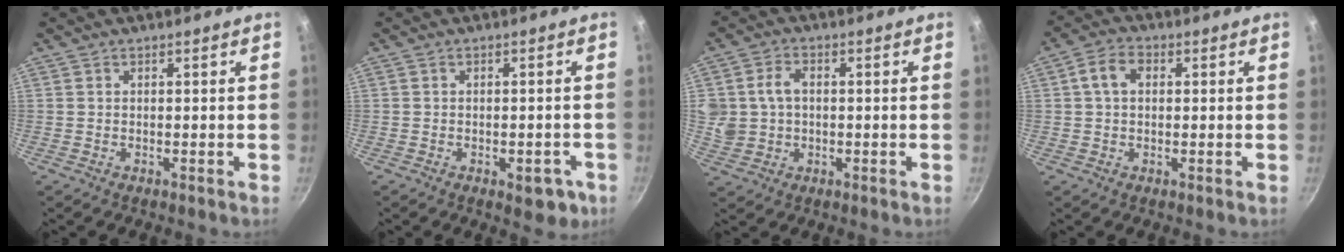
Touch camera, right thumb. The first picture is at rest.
{"total": 5.4, "force": [-2.2, 2.9, 3.9], "torque": [-0.024, 0.017, -0.020]}
{"total": 7.8, "force": [0.9, 6.3, 4.6], "torque": [-0.079, 0.010, 0.020]}
{"total": 5.1, "force": [1.0, 3.6, 3.5], "torque": [-0.058, 0.014, 0.010]}